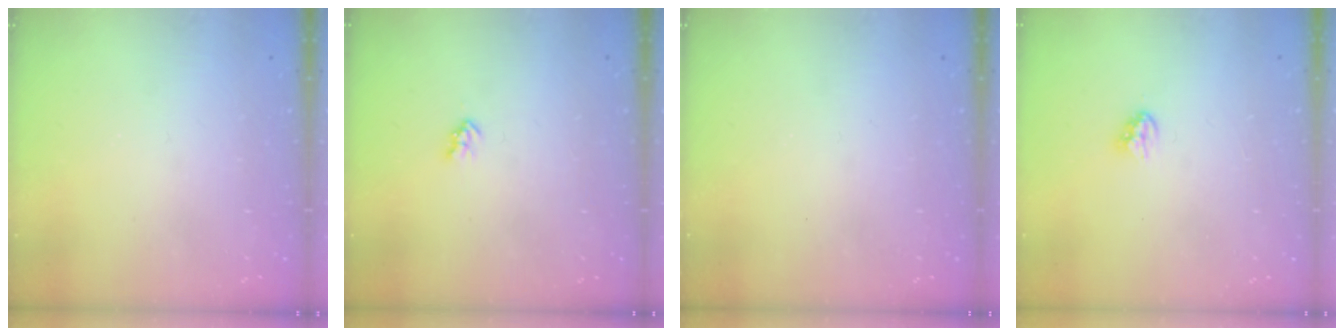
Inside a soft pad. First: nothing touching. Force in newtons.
{"total": 2.2, "press": 2.1, "slide": 0.4}
{"total": 0.0}
{"total": 3.2, "press": 3.1, "slide": 0.7}